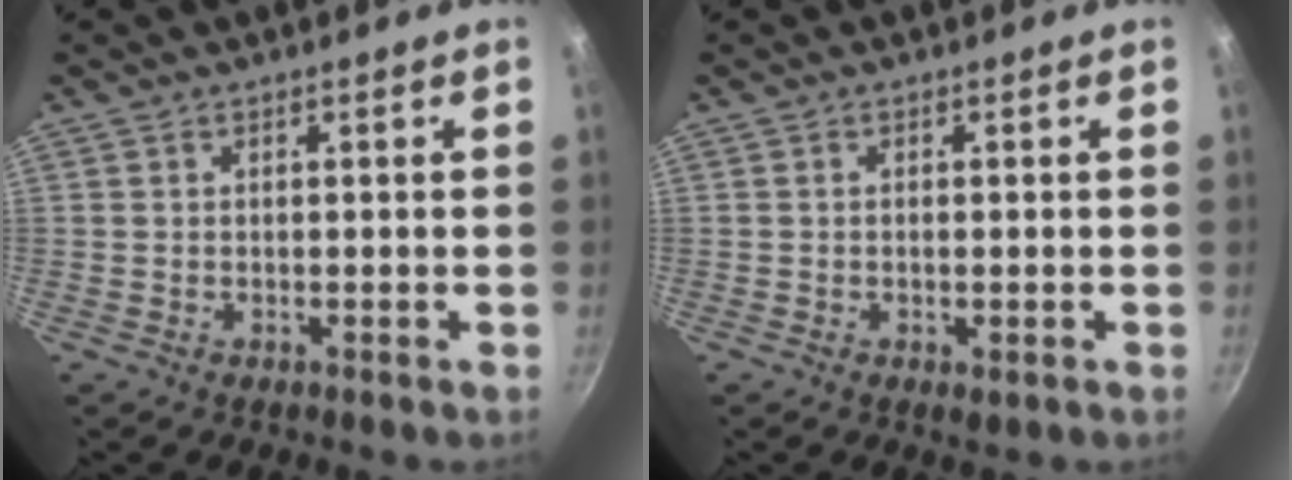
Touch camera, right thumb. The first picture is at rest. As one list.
[{"total": 1.8, "force": [-0.5, 0.6, 1.6], "torque": [-0.030, -0.003, -0.009]}]